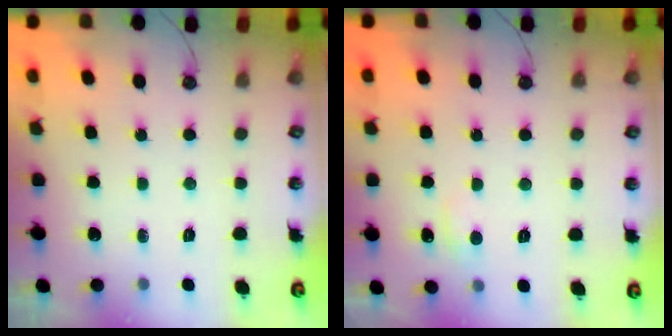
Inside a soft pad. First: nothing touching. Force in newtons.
{"total": 2.3, "press": 2.2, "slide": 0.5}